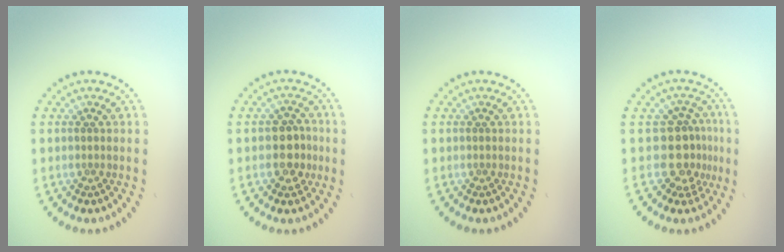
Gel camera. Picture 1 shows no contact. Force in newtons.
{"total": 2.7, "press": 2.6, "slide": 0.8}
{"total": 0.0}
{"total": 3.6, "press": 2.7, "slide": 2.4}